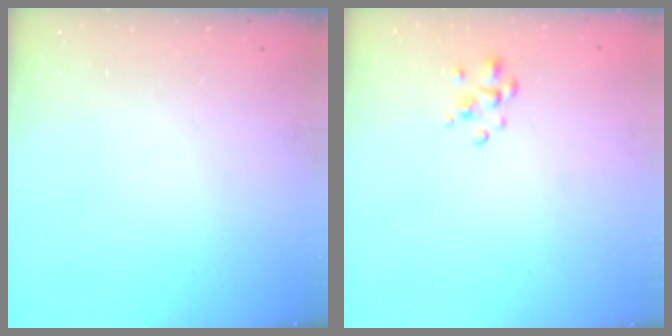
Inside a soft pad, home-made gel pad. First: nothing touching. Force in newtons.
{"total": 2.6, "press": 2.5, "slide": 0.5}